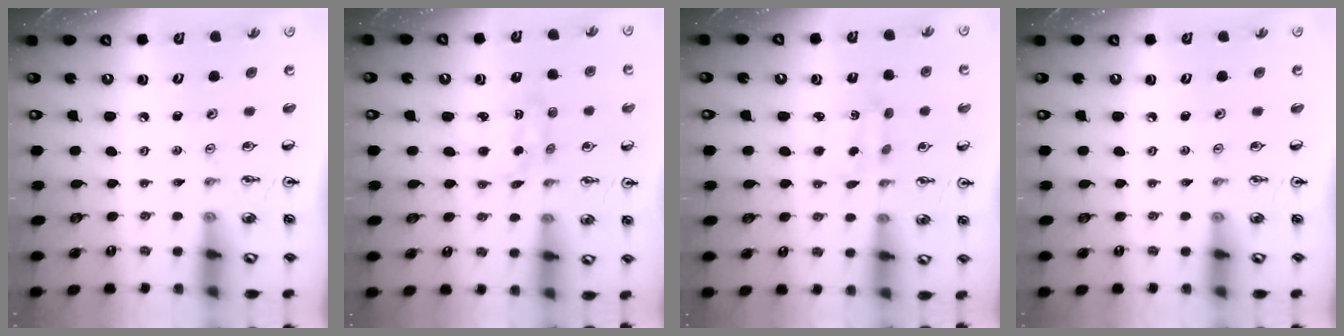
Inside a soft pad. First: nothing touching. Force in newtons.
{"total": 2.9, "press": 2.9, "slide": 0.4}
{"total": 1.9, "press": 1.8, "slide": 0.6}
{"total": 0.0}